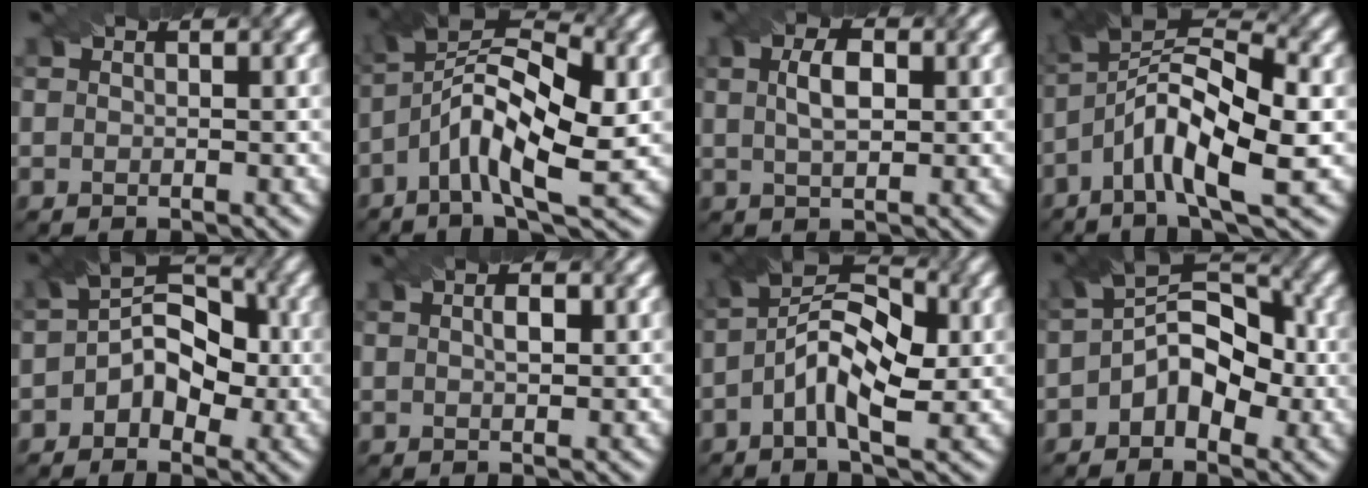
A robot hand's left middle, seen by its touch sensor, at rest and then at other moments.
{"total": 9.2, "force": [-1.8, 3.3, 8.4], "torque": [-0.147, 0.021, -0.045]}
{"total": 3.3, "force": [0.8, 1.5, 2.8], "torque": [-0.058, 0.005, 0.014]}
{"total": 9.0, "force": [-2.6, 2.7, 8.2], "torque": [-0.147, 0.019, -0.059]}
{"total": 5.2, "force": [-0.8, 3.6, 3.7], "torque": [-0.044, 0.012, -0.021]}
{"total": 1.4, "force": [0.3, 0.5, 1.3], "torque": [-0.018, -0.001, 0.006]}
{"total": 6.8, "force": [-0.9, 3.1, 6.0], "torque": [-0.112, 0.018, -0.023]}
{"total": 5.8, "force": [-1.4, 3.8, 4.2], "torque": [-0.055, 0.014, -0.031]}